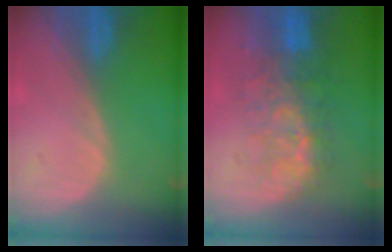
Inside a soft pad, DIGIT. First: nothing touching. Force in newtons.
{"total": 10.0, "press": 8.6, "slide": 5.2}